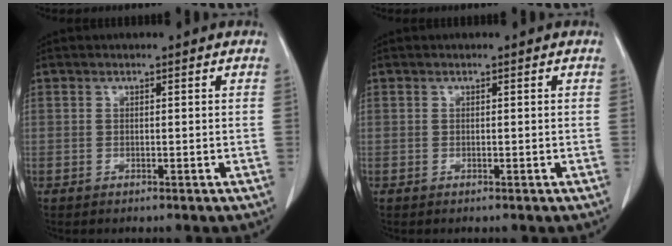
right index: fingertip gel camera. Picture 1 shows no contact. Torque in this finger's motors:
{"motor_torque": [-0.01, 0.01, 0.00, 0.00]}